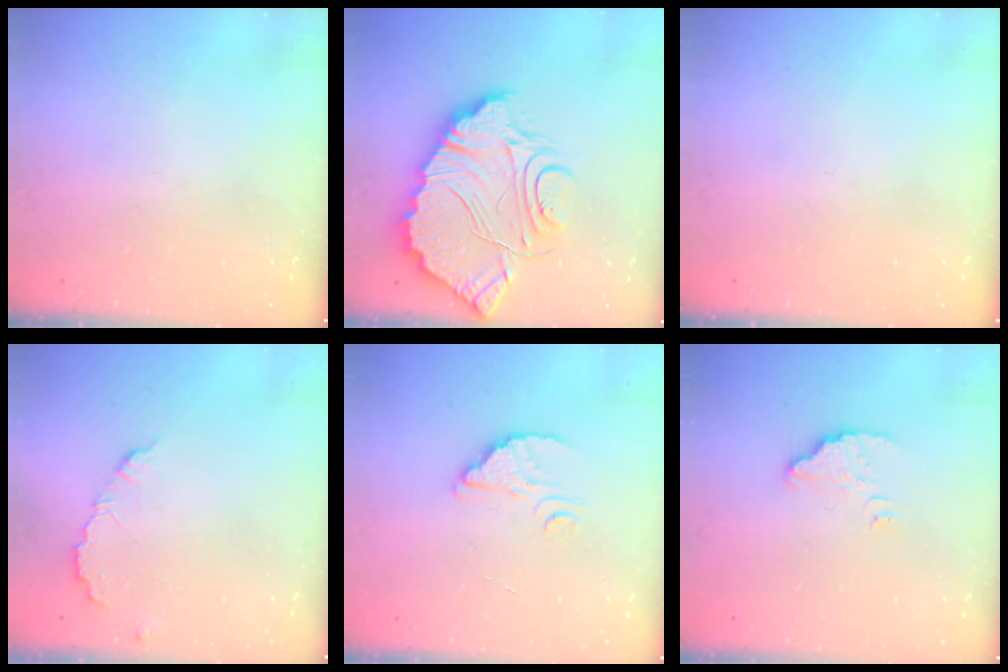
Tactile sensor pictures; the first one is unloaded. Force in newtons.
{"total": 16.3, "press": 16.2, "slide": 1.7}
{"total": 0.0}
{"total": 3.9, "press": 3.9, "slide": 0.3}
{"total": 2.3, "press": 2.3, "slide": 0.0}
{"total": 3.6, "press": 3.6, "slide": 0.2}